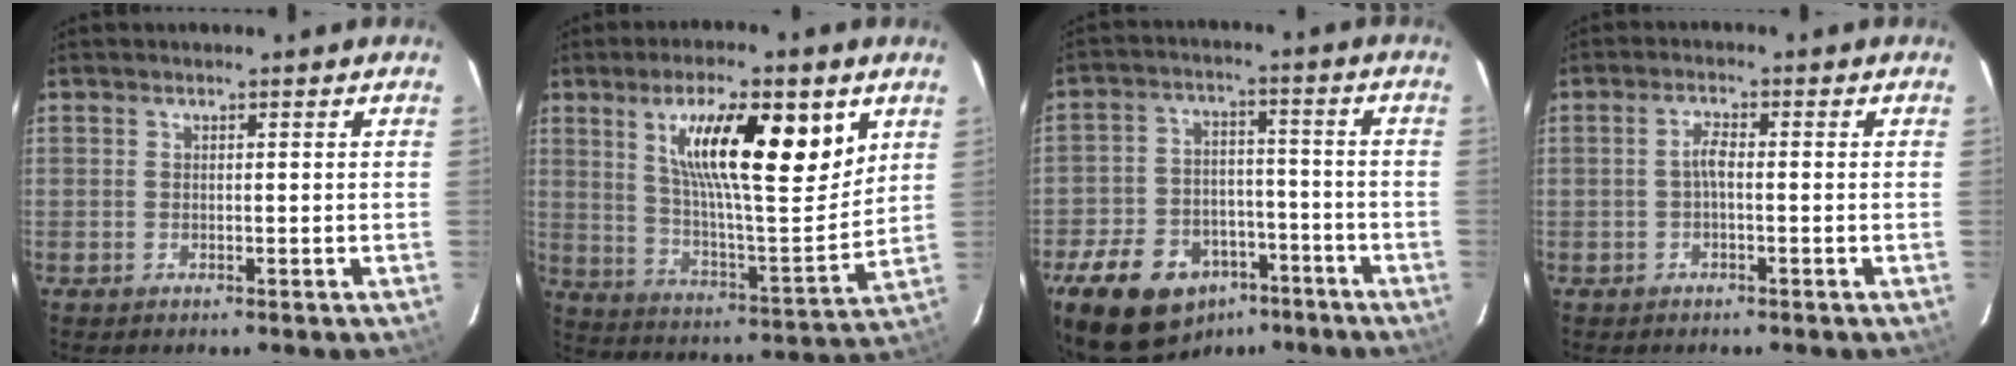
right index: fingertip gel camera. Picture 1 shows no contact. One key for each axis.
{"total": 19.9, "fx": 8.8, "fy": 5.1, "fz": 17.1, "tx": -0.269, "ty": 0.003, "tz": 0.149}
{"total": 18.4, "fx": -11.5, "fy": 11.5, "fz": 8.4, "tx": -0.204, "ty": 0.016, "tz": -0.166}
{"total": 2.0, "fx": -0.6, "fy": 0.5, "fz": 1.9, "tx": -0.038, "ty": 0.007, "tz": -0.012}